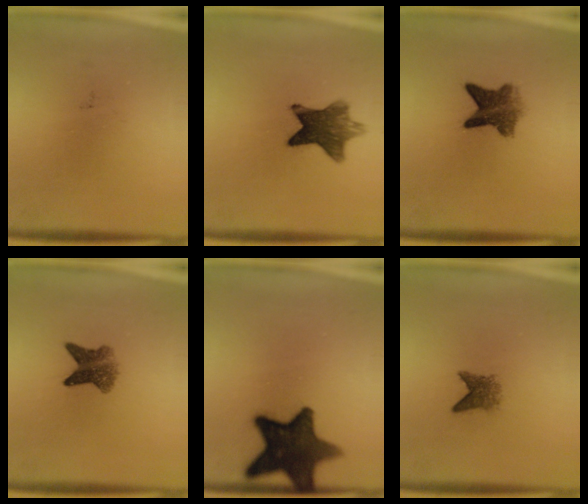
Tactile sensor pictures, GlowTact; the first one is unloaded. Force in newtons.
{"total": 9.3}
{"total": 6.3}
{"total": 4.8}
{"total": 14.6}
{"total": 2.6}